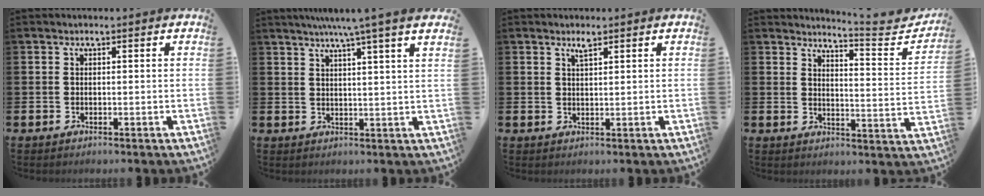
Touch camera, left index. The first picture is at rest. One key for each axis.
{"total": 5.7, "fx": 4.8, "fy": -1.1, "fz": 2.7, "tx": -0.055, "ty": -0.019, "tz": 0.081}
{"total": 1.9, "fx": 1.5, "fy": 0.3, "fz": 1.0, "tx": -0.011, "ty": -0.002, "tz": 0.024}
{"total": 4.5, "fx": 4.2, "fy": 0.4, "fz": 1.7, "tx": -0.021, "ty": -0.051, "tz": 0.055}